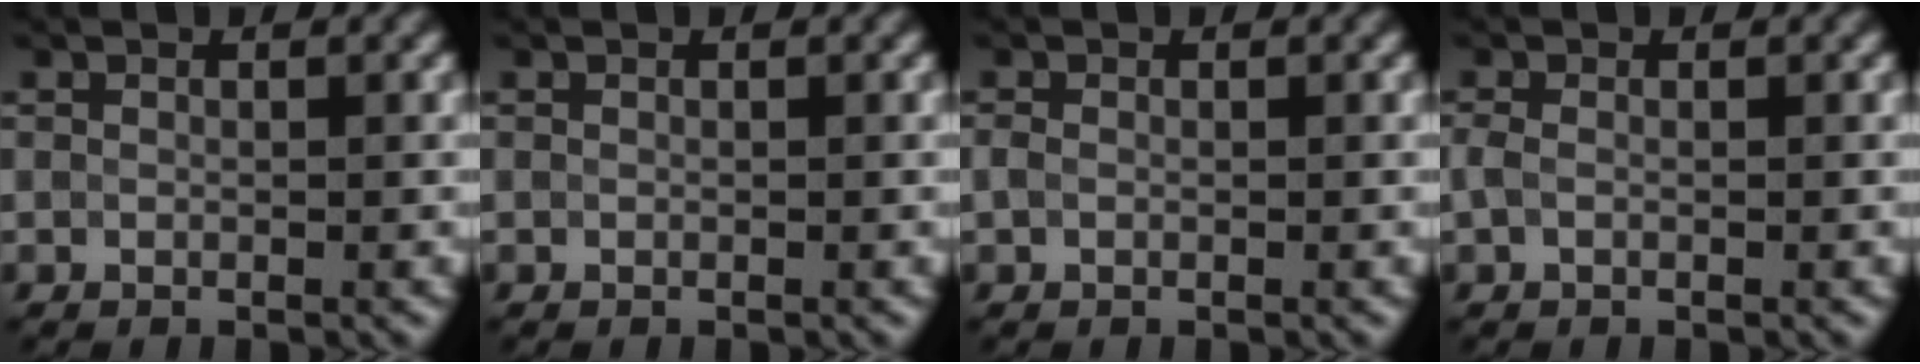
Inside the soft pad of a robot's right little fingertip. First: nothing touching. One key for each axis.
{"total": 0.0}
{"total": 0.6, "fx": -0.1, "fy": 0.5, "fz": 0.4, "tx": -0.010, "ty": 0.000, "tz": -0.005}
{"total": 0.9, "fx": -0.2, "fy": 0.5, "fz": 0.7, "tx": -0.021, "ty": 0.000, "tz": -0.007}